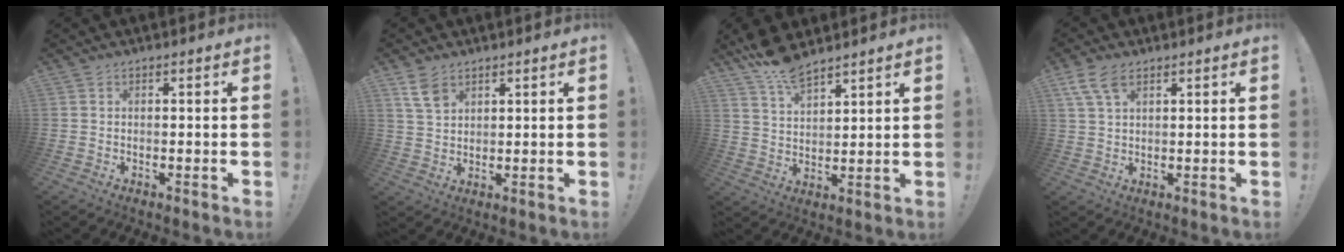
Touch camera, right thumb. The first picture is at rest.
{"total": 6.2, "force": [3.6, 3.7, 3.4], "torque": [-0.055, -0.014, 0.071]}
{"total": 9.0, "force": [7.6, 2.6, 4.1], "torque": [-0.071, -0.051, 0.141]}
{"total": 6.6, "force": [3.9, 3.2, 4.3], "torque": [-0.081, -0.006, 0.075]}